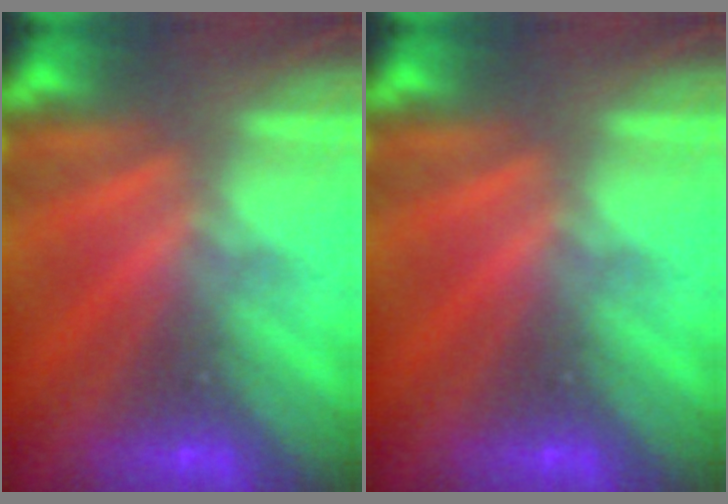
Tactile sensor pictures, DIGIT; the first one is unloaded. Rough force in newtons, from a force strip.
{"total": 0.0}